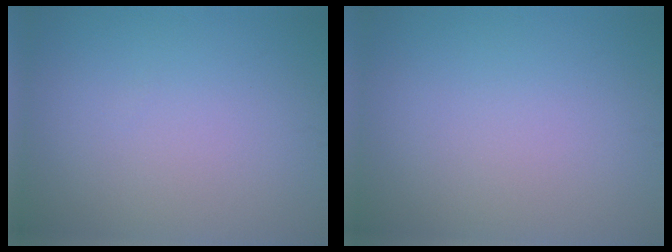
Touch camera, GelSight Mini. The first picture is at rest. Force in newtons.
{"total": 0.0}